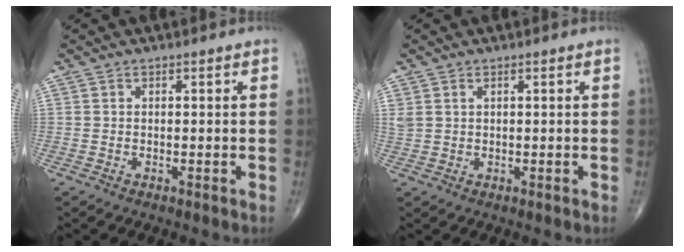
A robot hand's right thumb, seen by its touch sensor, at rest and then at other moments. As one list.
[{"total": 1.9, "force": [1.0, 1.2, 1.1], "torque": [-0.025, 0.007, 0.028]}]